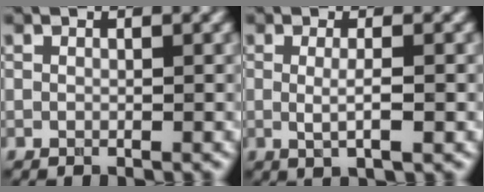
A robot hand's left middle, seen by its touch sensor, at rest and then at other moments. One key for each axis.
{"total": 2.5, "fx": -0.1, "fy": 0.6, "fz": 2.5, "tx": -0.044, "ty": -0.008, "tz": -0.003}